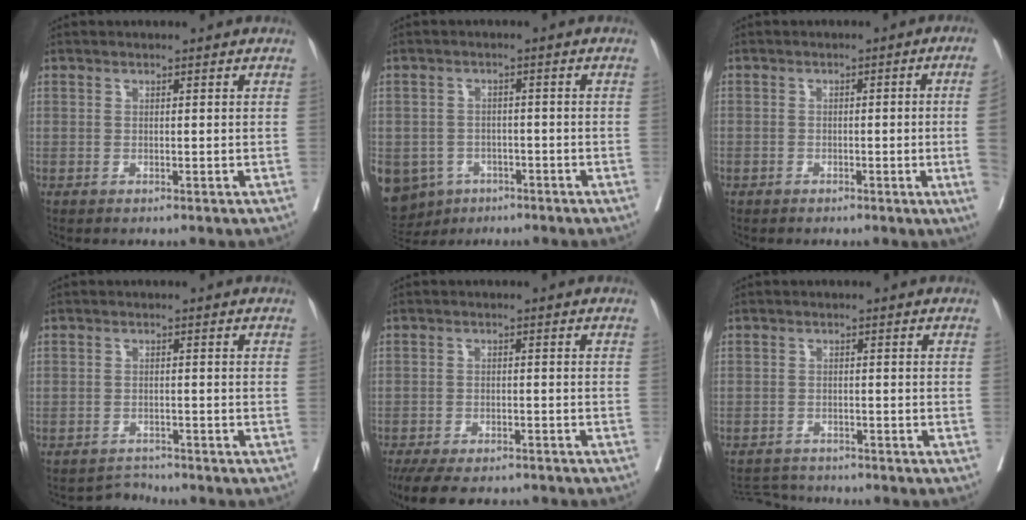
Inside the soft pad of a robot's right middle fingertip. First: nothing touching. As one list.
[{"total": 11.7, "force": [-6.3, 9.3, 3.5], "torque": [-0.110, -0.004, -0.084]}, {"total": 5.0, "force": [-1.0, -1.0, 4.8], "torque": [-0.059, -0.002, -0.015]}, {"total": 2.0, "force": [-1.6, -0.3, -1.2], "torque": [0.020, -0.008, -0.025]}, {"total": 11.7, "force": [-9.9, 3.6, 5.1], "torque": [-0.097, -0.011, -0.136]}, {"total": 4.1, "force": [-4.1, 0.1, 0.1], "torque": [-0.003, -0.013, -0.069]}]